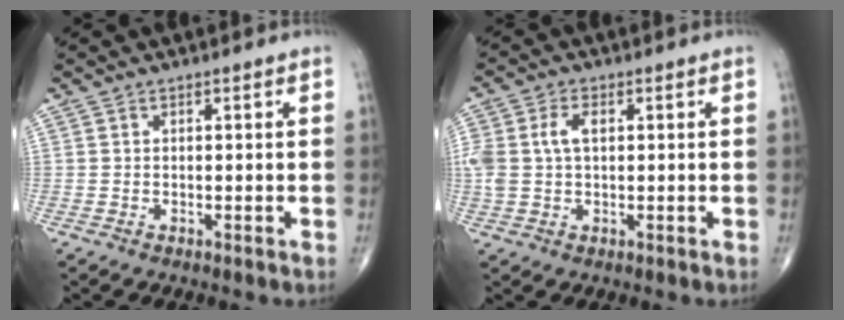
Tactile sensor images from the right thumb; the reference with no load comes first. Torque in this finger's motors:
{"motor_torque": [0.18, 0.06, 0.64, 0.14, 0.21]}